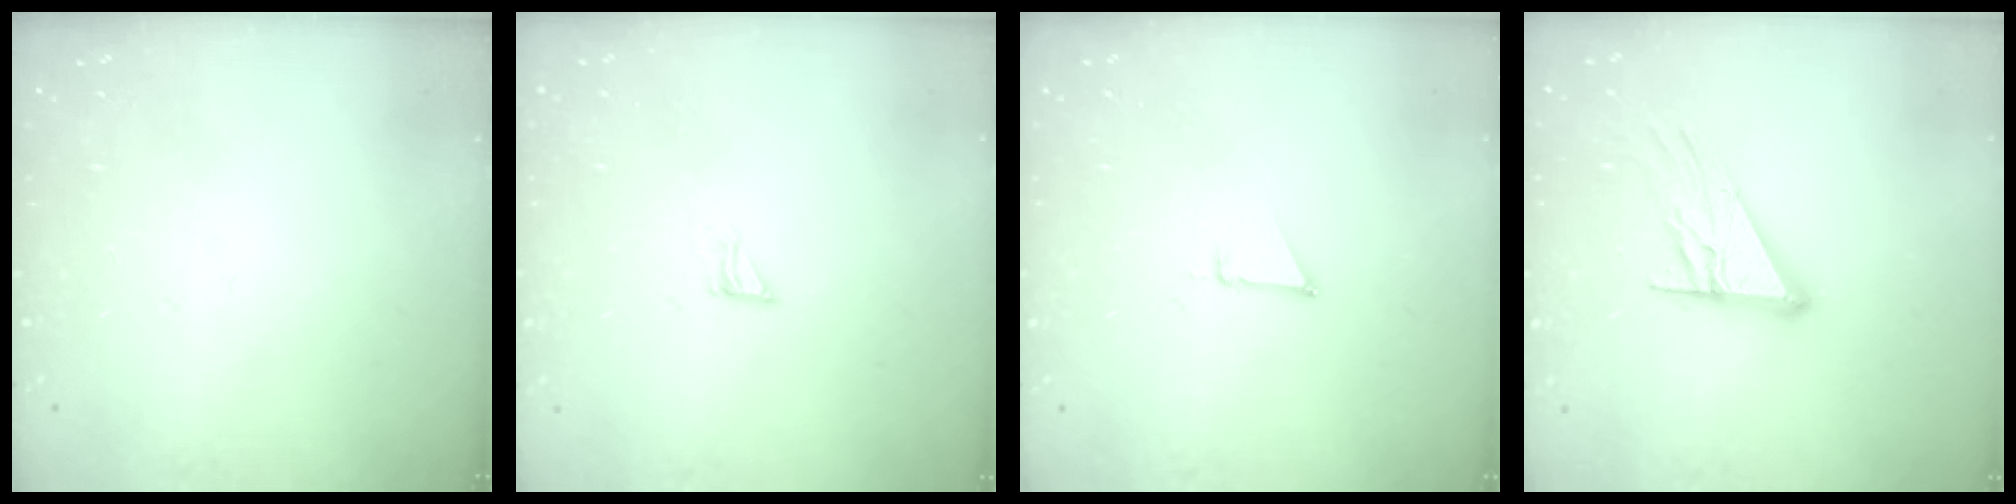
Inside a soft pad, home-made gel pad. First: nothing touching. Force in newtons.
{"total": 4.6, "press": 4.5, "slide": 0.5}
{"total": 2.5, "press": 2.5, "slide": 0.1}
{"total": 13.6, "press": 13.5, "slide": 1.3}